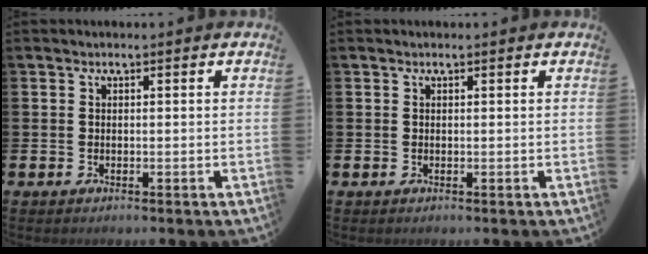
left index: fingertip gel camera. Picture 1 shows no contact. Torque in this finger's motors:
{"motor_torque": [-0.14, 0.14, -0.01, -0.01]}